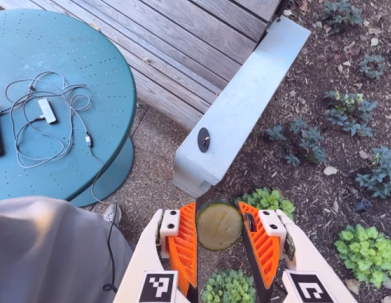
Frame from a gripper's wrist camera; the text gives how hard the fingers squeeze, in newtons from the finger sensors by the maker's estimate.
{"total": 10.4, "left": 10.8, "right": 10.0}